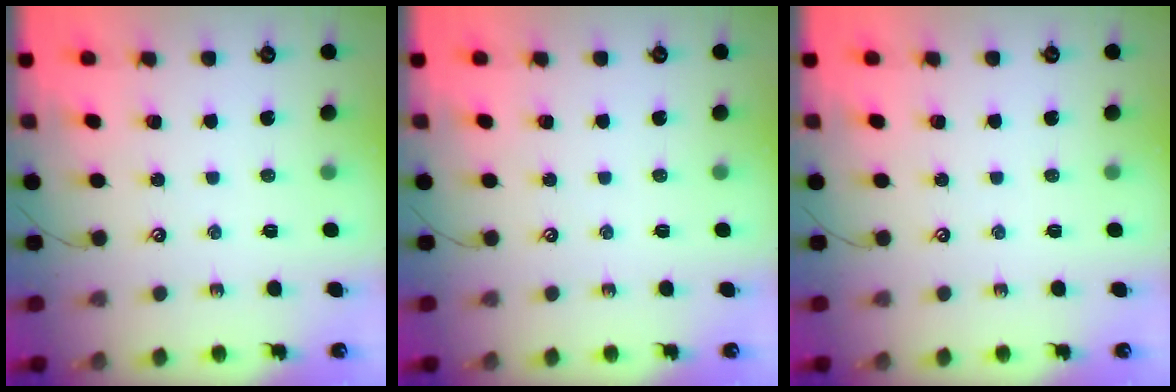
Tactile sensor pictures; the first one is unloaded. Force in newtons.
{"total": 0.0}
{"total": 0.0}